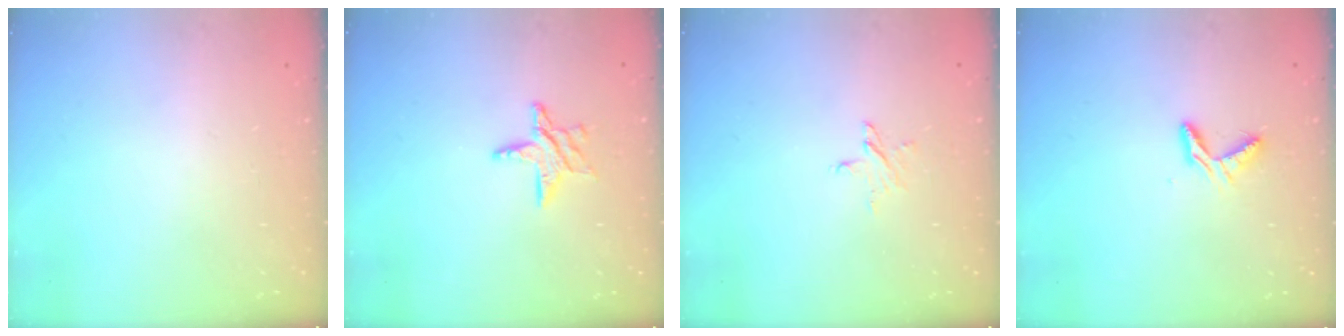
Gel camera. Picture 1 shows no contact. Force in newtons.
{"total": 7.4, "press": 7.4, "slide": 0.4}
{"total": 3.7, "press": 3.7, "slide": 0.3}
{"total": 5.0, "press": 5.0, "slide": 0.3}